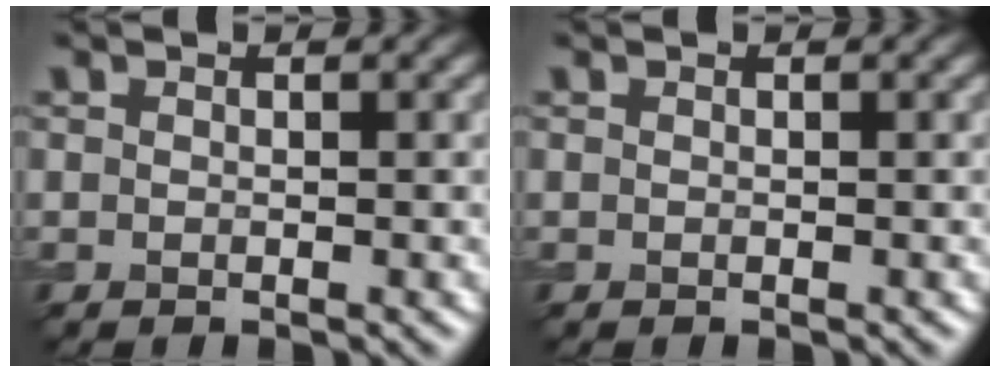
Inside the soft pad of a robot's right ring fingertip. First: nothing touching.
{"total": 0.0}